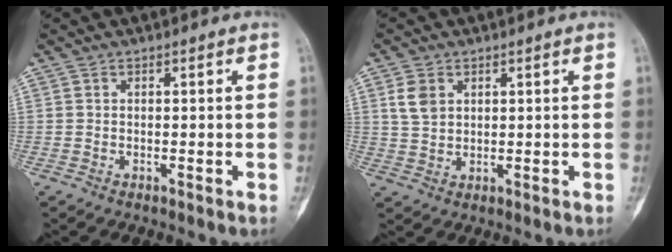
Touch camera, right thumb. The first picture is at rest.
{"total": 4.5, "force": [1.7, 3.3, 2.6], "torque": [-0.039, -0.003, 0.038]}